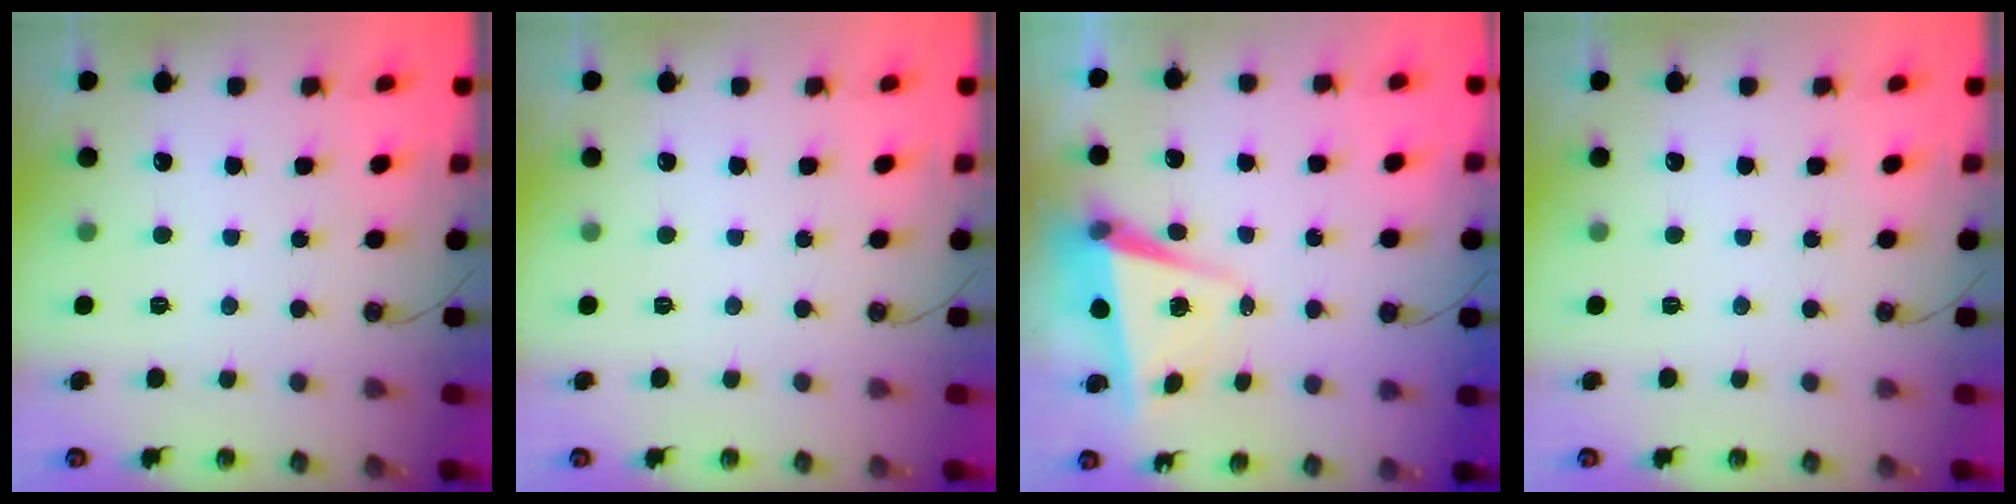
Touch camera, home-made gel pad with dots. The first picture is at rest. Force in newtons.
{"total": 0.0}
{"total": 5.3, "press": 5.0, "slide": 1.8}
{"total": 0.0}